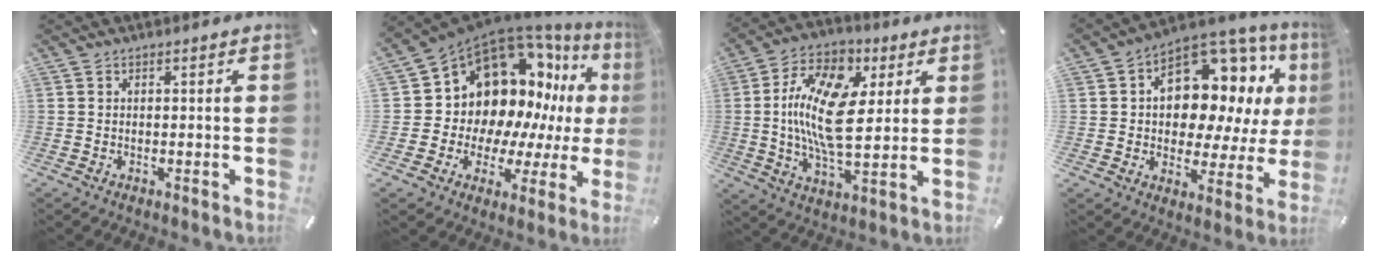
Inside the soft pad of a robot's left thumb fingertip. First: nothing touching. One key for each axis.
{"total": 15.8, "fx": 7.6, "fy": 12.5, "fz": 6.1, "tx": -0.078, "ty": -0.103, "tz": 0.159}
{"total": 18.2, "fx": 2.9, "fy": 9.8, "fz": 15.0, "tx": -0.315, "ty": 0.003, "tz": 0.045}
{"total": 15.6, "fx": 6.0, "fy": 10.4, "fz": 10.0, "tx": -0.151, "ty": -0.051, "tz": 0.105}